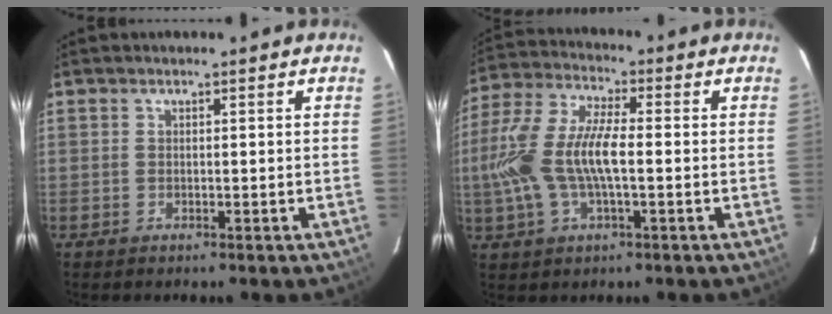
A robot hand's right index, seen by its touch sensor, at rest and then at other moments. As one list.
[{"total": 14.5, "force": [-1.7, 5.2, 13.4], "torque": [-0.285, 0.006, -0.034]}]